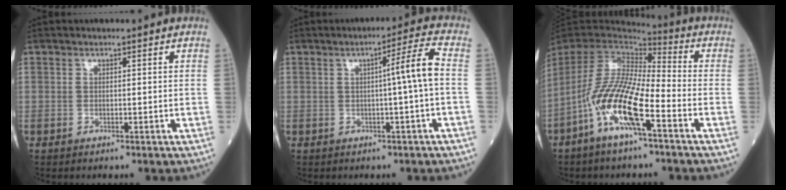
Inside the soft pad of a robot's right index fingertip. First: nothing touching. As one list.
[{"total": 5.4, "force": [-0.1, -1.1, 5.2], "torque": [-0.078, 0.007, 0.000]}, {"total": 14.0, "force": [-6.2, 2.5, 12.3], "torque": [-0.258, -0.010, -0.122]}]